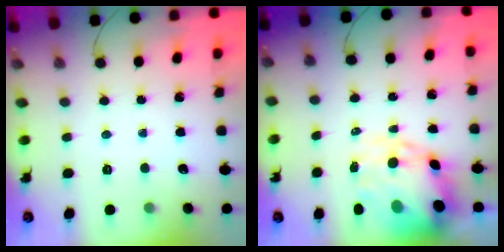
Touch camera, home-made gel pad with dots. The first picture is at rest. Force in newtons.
{"total": 13.7, "press": 13.2, "slide": 3.6}